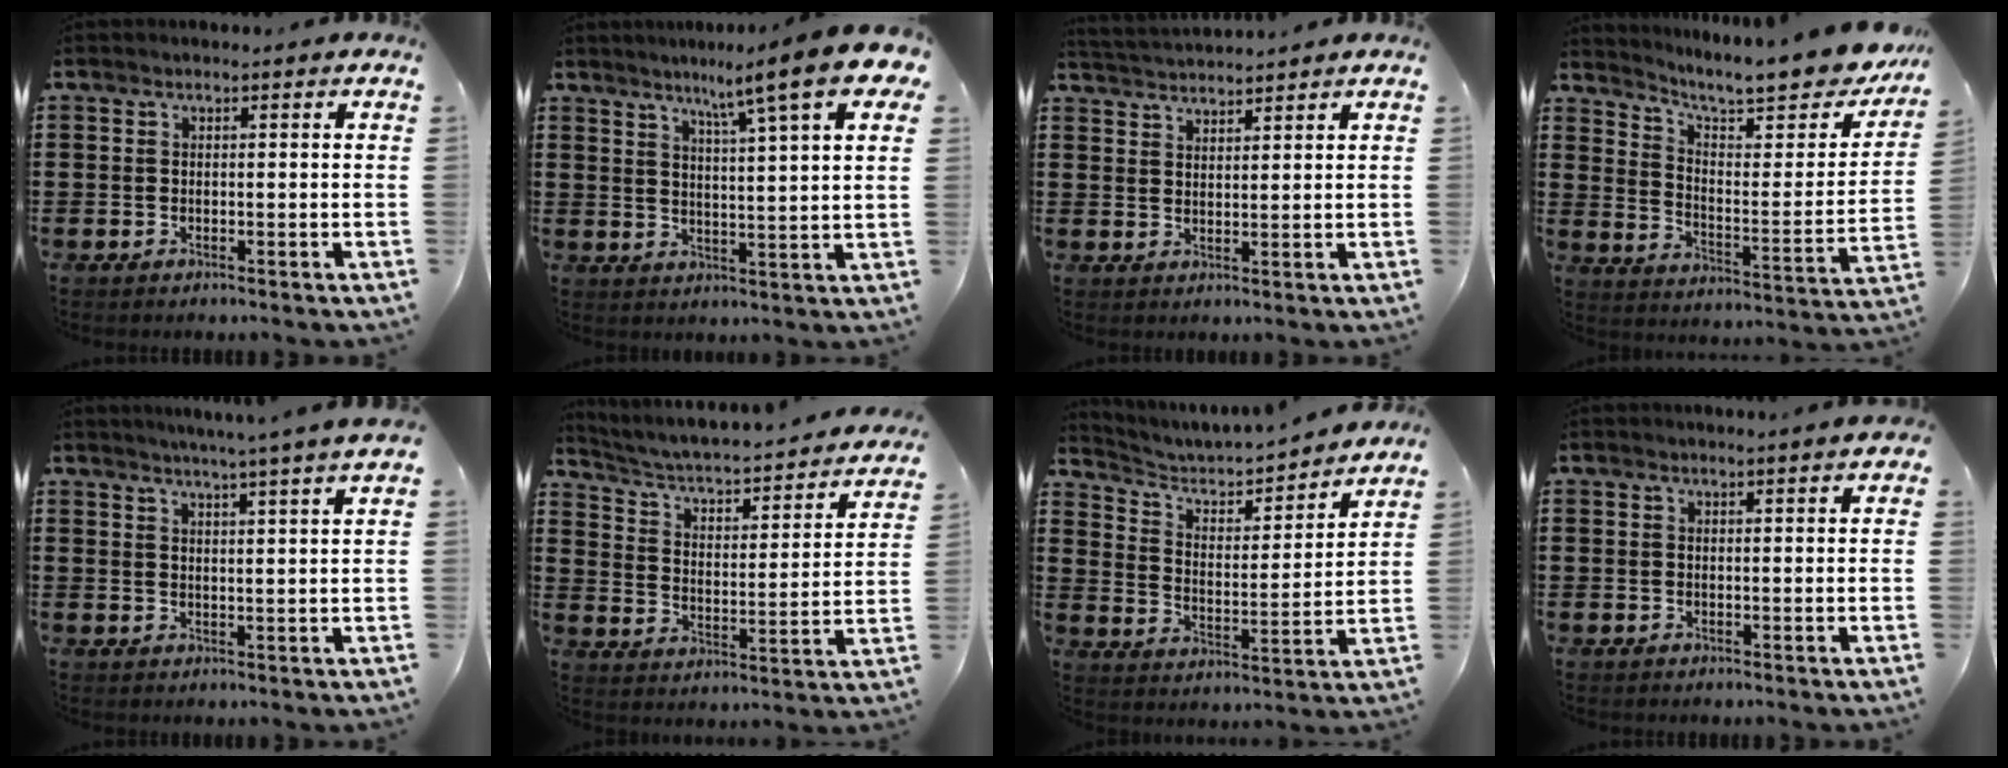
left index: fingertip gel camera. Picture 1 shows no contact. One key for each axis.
{"total": 10.5, "fx": 7.3, "fy": 0.3, "fz": 7.5, "tx": -0.133, "ty": -0.027, "tz": 0.114}
{"total": 2.2, "fx": 2.2, "fy": -0.2, "fz": -0.4, "tx": 0.000, "ty": -0.007, "tz": 0.040}
{"total": 9.0, "fx": 7.7, "fy": 1.0, "fz": 4.4, "tx": -0.095, "ty": -0.061, "tz": 0.125}
{"total": 3.4, "fx": 2.9, "fy": -1.2, "fz": 1.3, "tx": -0.032, "ty": -0.015, "tz": 0.048}
{"total": 2.9, "fx": 2.6, "fy": 0.3, "fz": 1.3, "tx": -0.042, "ty": -0.035, "tz": 0.030}
{"total": 3.4, "fx": 3.1, "fy": 1.0, "fz": 1.0, "tx": -0.042, "ty": -0.031, "tz": 0.041}
{"total": 1.4, "fx": 1.0, "fy": -0.2, "fz": 1.0, "tx": -0.019, "ty": -0.001, "tz": 0.019}